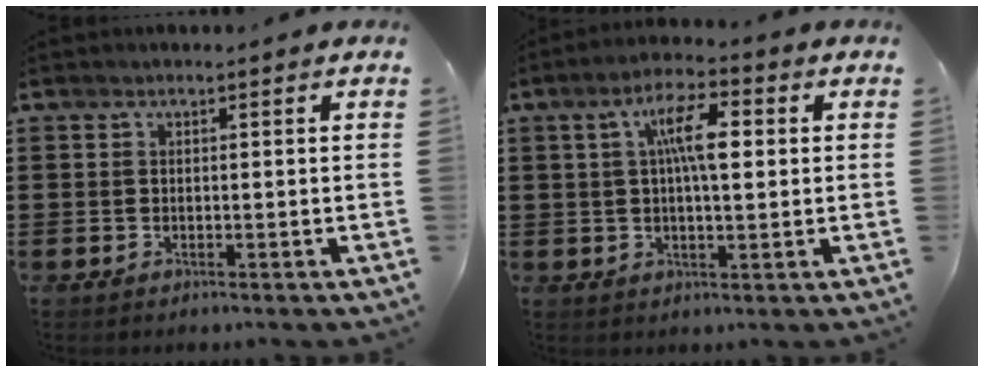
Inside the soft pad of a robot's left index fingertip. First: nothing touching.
{"total": 7.9, "force": [1.9, 2.8, 7.2], "torque": [-0.134, 0.012, 0.028]}